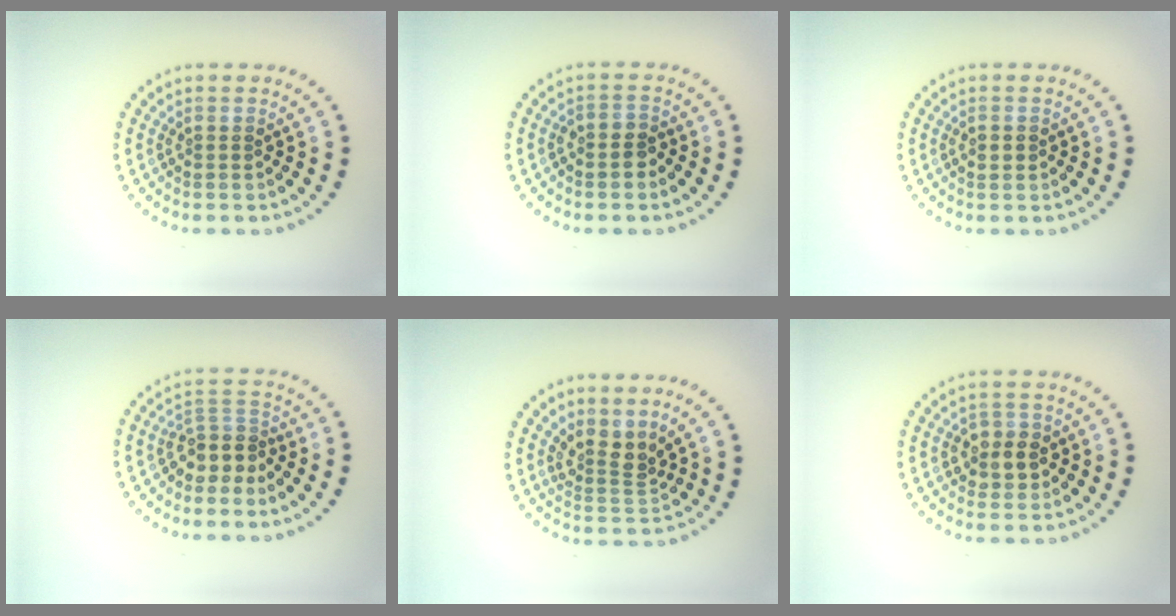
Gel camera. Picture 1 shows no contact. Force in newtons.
{"total": 1.3, "press": 1.1, "slide": 0.7}
{"total": 1.3, "press": 1.3, "slide": 0.0}
{"total": 2.9, "press": 2.2, "slide": 1.9}
{"total": 2.8, "press": 2.0, "slide": 1.9}
{"total": 2.7, "press": 2.5, "slide": 0.9}